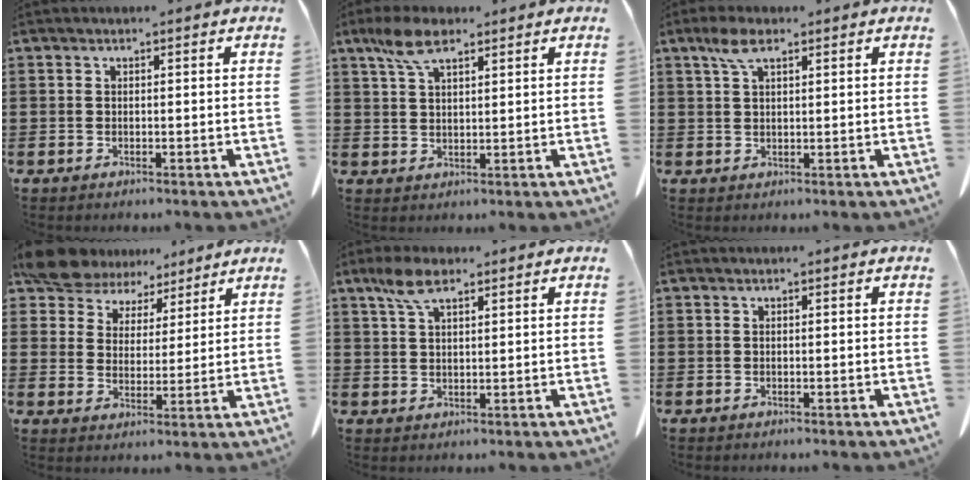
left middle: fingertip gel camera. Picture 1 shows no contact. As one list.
[{"total": 6.2, "force": [3.6, 2.2, 4.5], "torque": [-0.104, 0.001, 0.064]}, {"total": 4.0, "force": [2.2, 1.4, 3.1], "torque": [-0.068, 0.004, 0.039]}, {"total": 8.4, "force": [7.5, 3.6, 1.5], "torque": [-0.072, -0.025, 0.145]}, {"total": 5.4, "force": [3.1, 2.0, 4.0], "torque": [-0.086, 0.004, 0.057]}, {"total": 0.0}]